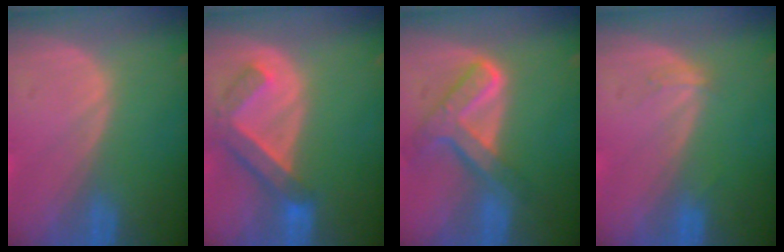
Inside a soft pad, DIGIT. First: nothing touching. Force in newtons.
{"total": 5.6, "press": 5.6, "slide": 0.3}
{"total": 7.7, "press": 6.5, "slide": 4.1}
{"total": 1.1, "press": 1.1, "slide": 0.1}